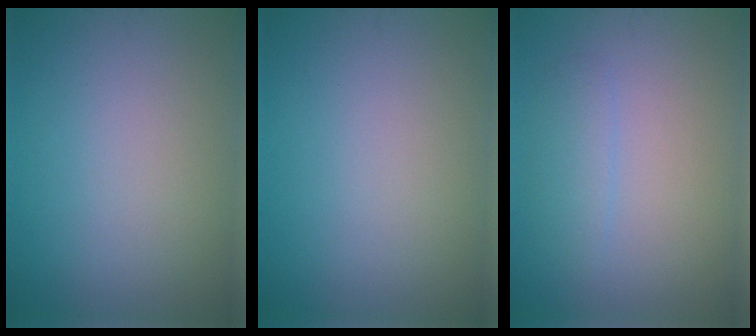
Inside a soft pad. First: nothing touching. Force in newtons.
{"total": 0.0}
{"total": 1.6, "press": 1.6, "slide": 0.0}